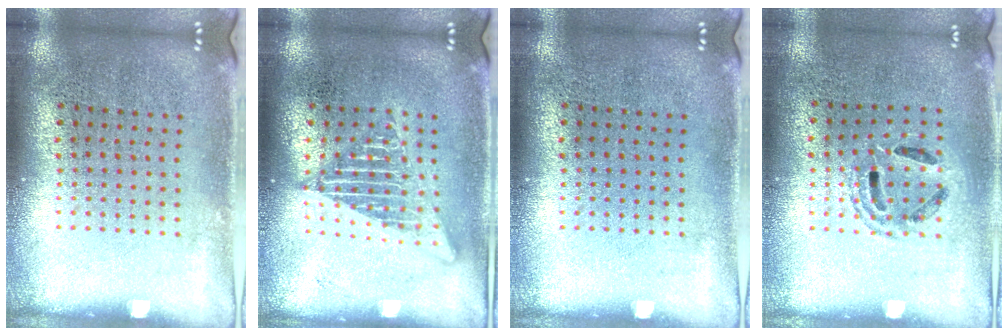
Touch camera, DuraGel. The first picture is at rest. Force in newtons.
{"total": 2.4, "press": 2.4, "slide": 0.2}
{"total": 0.0}
{"total": 1.2, "press": 1.1, "slide": 0.4}